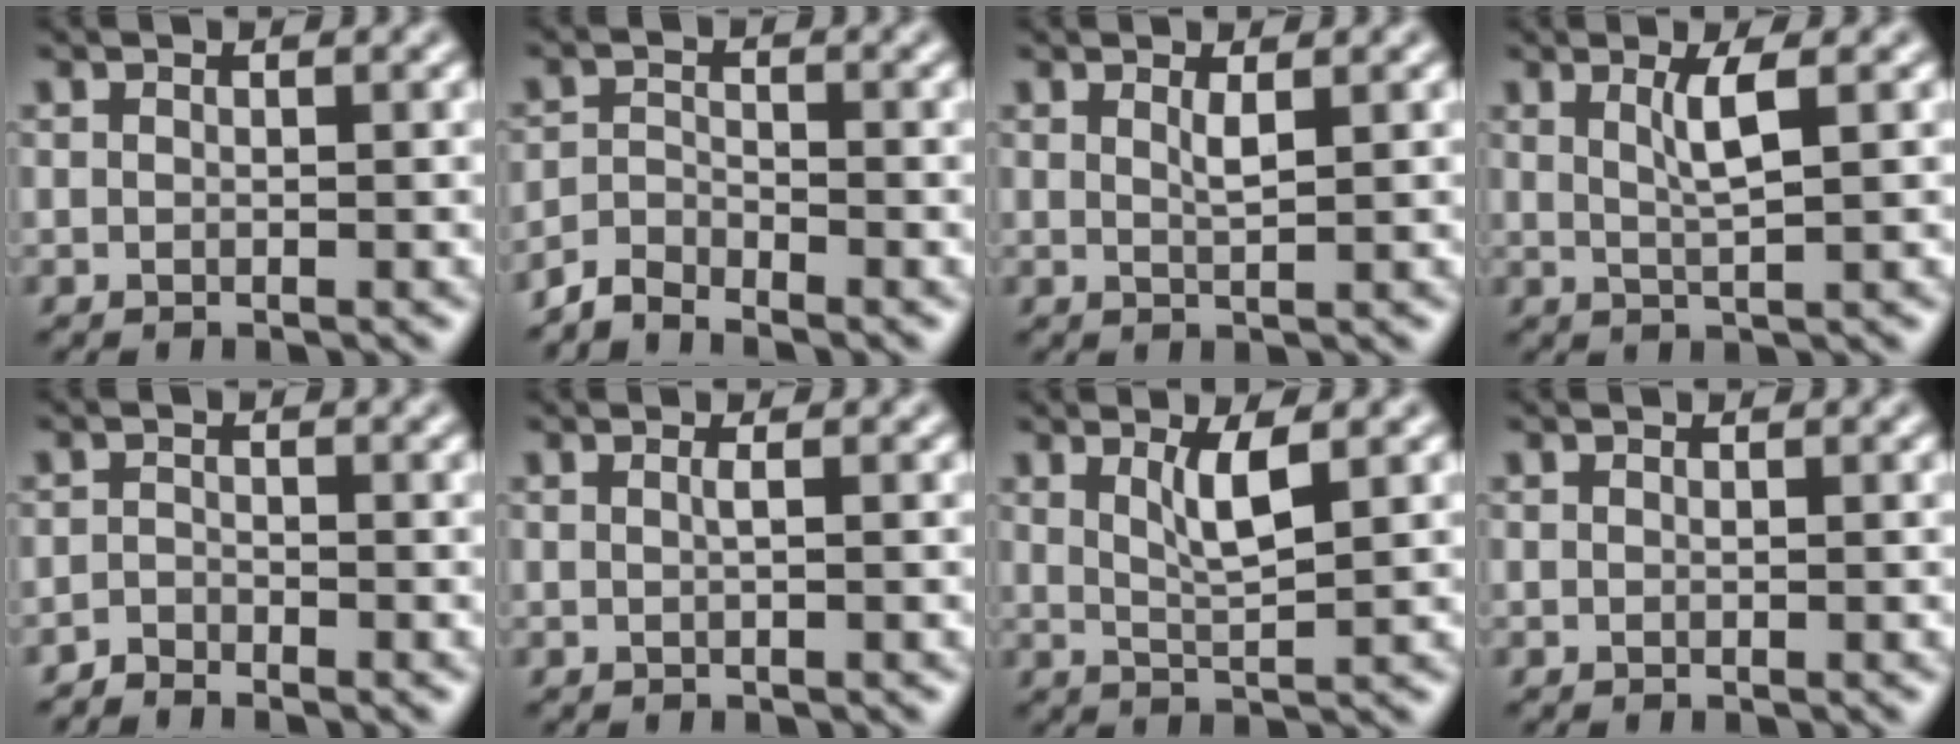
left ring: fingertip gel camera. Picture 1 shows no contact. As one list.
[{"total": 2.3, "force": [-2.3, 0.4, 0.4], "torque": [-0.009, 0.001, -0.054]}, {"total": 1.1, "force": [0.6, 0.1, 0.9], "torque": [-0.019, -0.003, 0.010]}, {"total": 2.6, "force": [0.9, 0.5, 2.4], "torque": [-0.041, -0.003, 0.016]}, {"total": 1.4, "force": [-1.4, 0.2, 0.1], "torque": [-0.001, 0.001, -0.032]}, {"total": 0.7, "force": [0.1, 0.1, 0.7], "torque": [-0.010, 0.003, -0.001]}, {"total": 2.8, "force": [1.2, 0.6, 2.4], "torque": [-0.043, -0.006, 0.025]}, {"total": 0.0}]